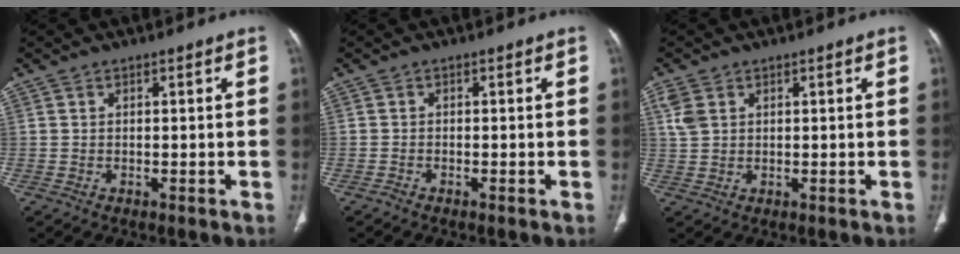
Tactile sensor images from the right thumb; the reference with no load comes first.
{"total": 0.6, "force": [-0.6, 0.0, 0.2], "torque": [-0.009, -0.002, -0.015]}
{"total": 3.6, "force": [1.6, 2.4, 2.2], "torque": [-0.052, 0.004, 0.041]}